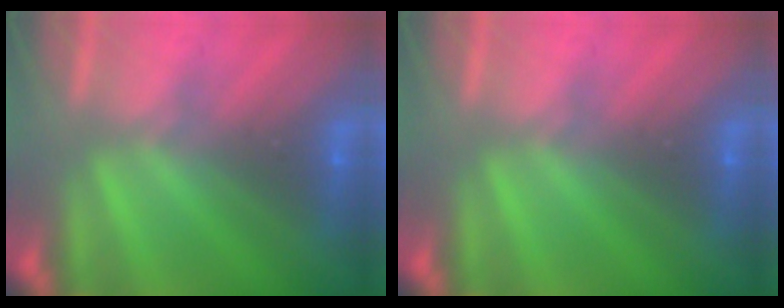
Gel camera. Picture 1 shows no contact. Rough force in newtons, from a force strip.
{"total": 0.0}